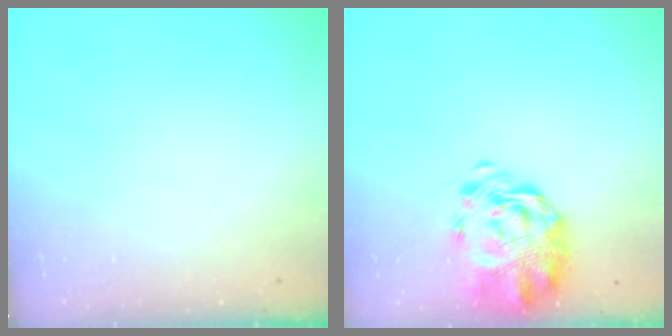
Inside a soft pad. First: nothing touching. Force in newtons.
{"total": 4.0, "press": 3.4, "slide": 2.2}